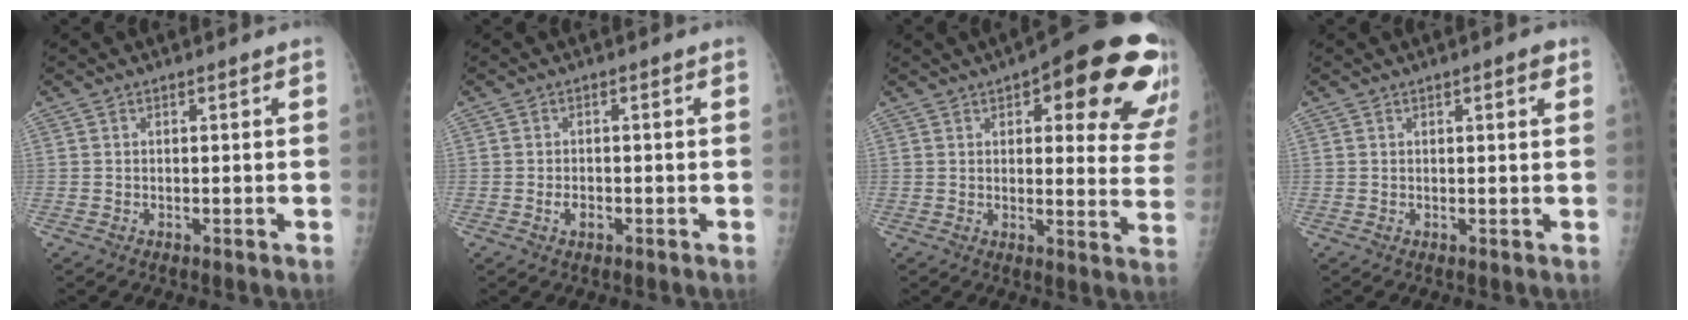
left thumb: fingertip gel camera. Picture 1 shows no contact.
{"total": 1.8, "force": [-0.7, 1.2, 1.2], "torque": [-0.019, 0.003, -0.011]}
{"total": 22.7, "force": [11.7, 8.2, 17.6], "torque": [-0.173, -0.031, 0.130]}
{"total": 2.1, "force": [1.1, 0.5, 1.7], "torque": [-0.020, -0.001, 0.012]}